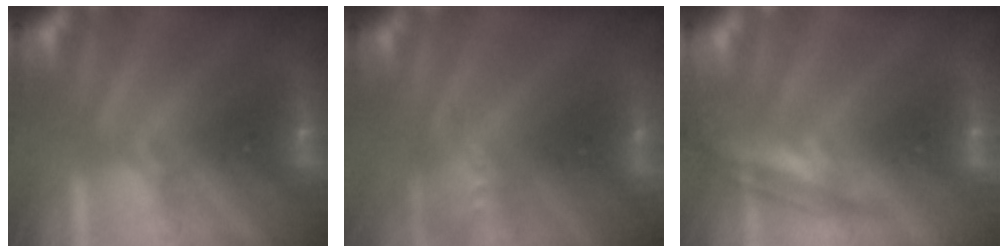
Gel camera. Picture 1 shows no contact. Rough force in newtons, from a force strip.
{"total": 8.1}
{"total": 2.3}